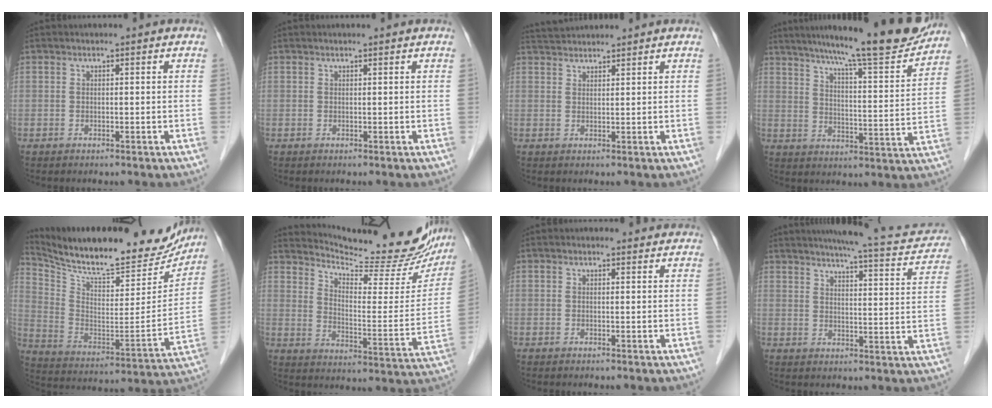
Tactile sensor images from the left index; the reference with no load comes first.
{"total": 0.7, "force": [0.6, 0.0, 0.2], "torque": [-0.006, 0.006, 0.012]}
{"total": 3.8, "force": [3.8, 0.1, 0.5], "torque": [-0.013, 0.031, 0.074]}
{"total": 18.3, "force": [16.2, 0.6, 8.6], "torque": [-0.129, -0.024, 0.223]}
{"total": 26.5, "force": [23.5, 5.6, 10.8], "torque": [-0.182, -0.047, 0.338]}
{"total": 20.7, "force": [19.3, 3.0, 6.8], "torque": [-0.103, -0.063, 0.254]}
{"total": 0.9, "force": [0.8, 0.4, -0.1], "torque": [-0.007, -0.003, 0.005]}
{"total": 15.1, "force": [13.5, 2.2, 6.4], "torque": [-0.076, -0.011, 0.155]}